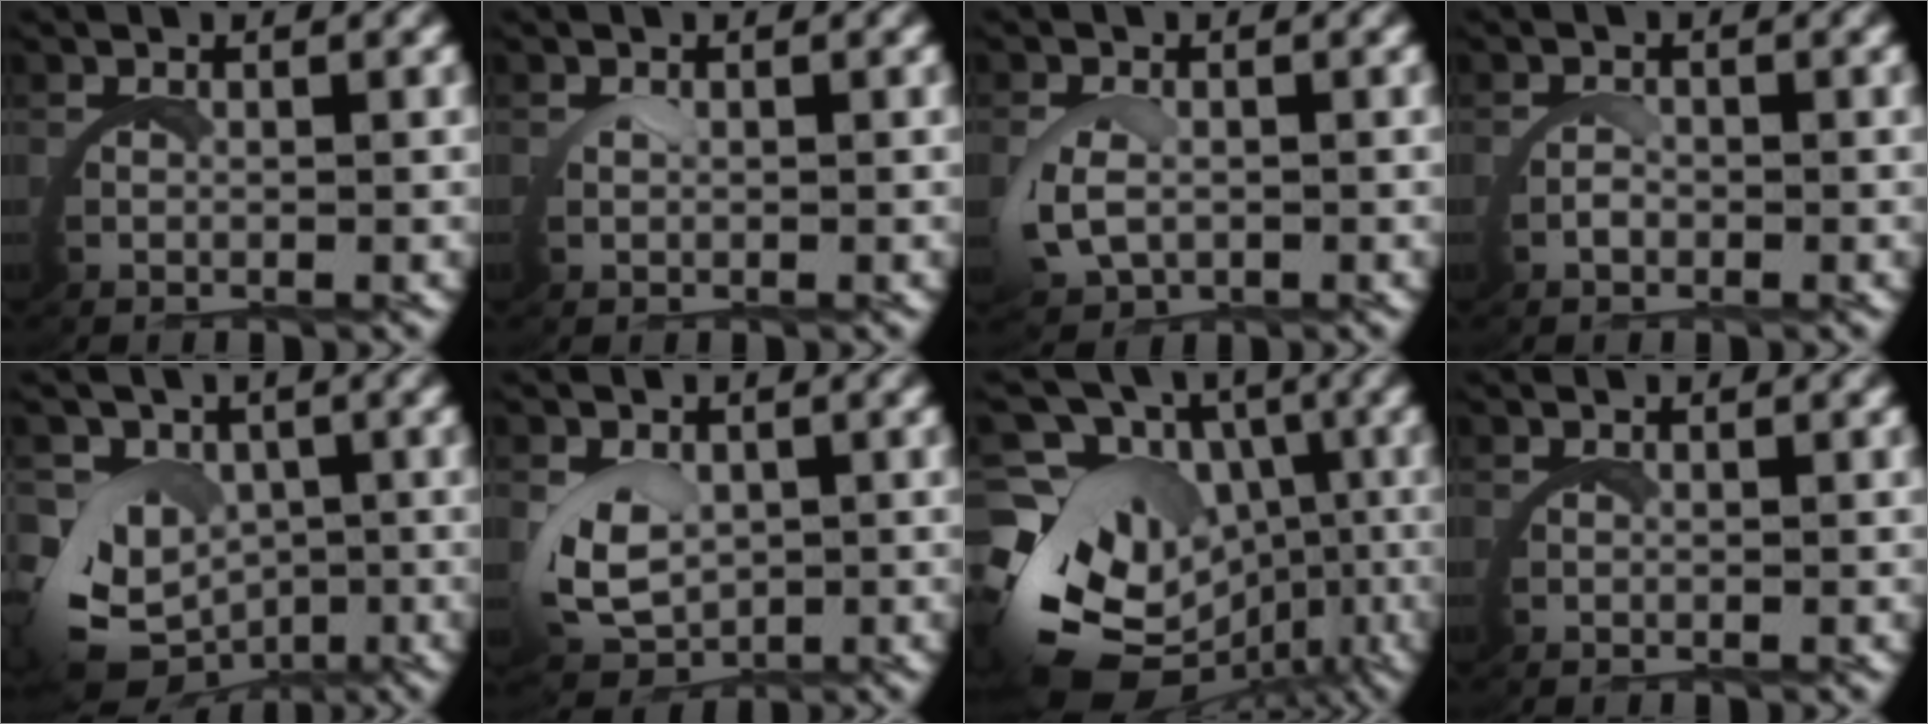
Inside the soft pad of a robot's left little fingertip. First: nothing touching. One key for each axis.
{"total": 0.8, "fx": 0.7, "fy": -0.4, "fz": 0.1, "tx": -0.011, "ty": -0.004, "tz": 0.017}
{"total": 2.7, "fx": 0.2, "fy": 1.8, "fz": 2.0, "tx": -0.070, "ty": -0.011, "tz": 0.012}
{"total": 0.0}
{"total": 8.3, "fx": -2.3, "fy": 6.7, "fz": 4.4, "tx": -0.102, "ty": -0.055, "tz": -0.018}
{"total": 4.9, "fx": 0.1, "fy": 3.7, "fz": 3.2, "tx": -0.101, "ty": -0.028, "tz": 0.019}
{"total": 15.7, "fx": -3.0, "fy": 12.1, "fz": 9.5, "tx": -0.176, "ty": -0.055, "tz": -0.038}
{"total": 0.0}